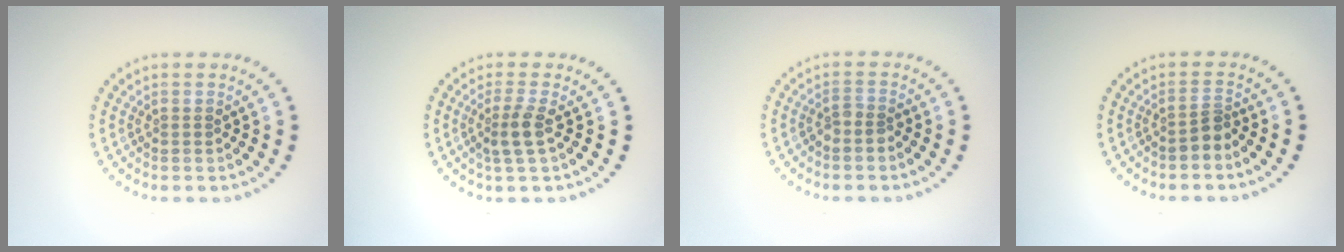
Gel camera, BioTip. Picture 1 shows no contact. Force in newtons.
{"total": 2.2, "press": 1.9, "slide": 1.3}
{"total": 1.5, "press": 1.0, "slide": 1.0}
{"total": 1.7, "press": 1.2, "slide": 1.2}